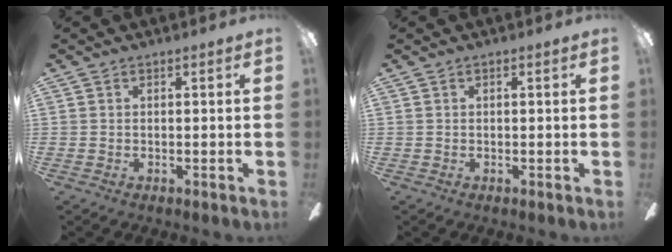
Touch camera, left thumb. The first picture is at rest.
{"total": 0.0}